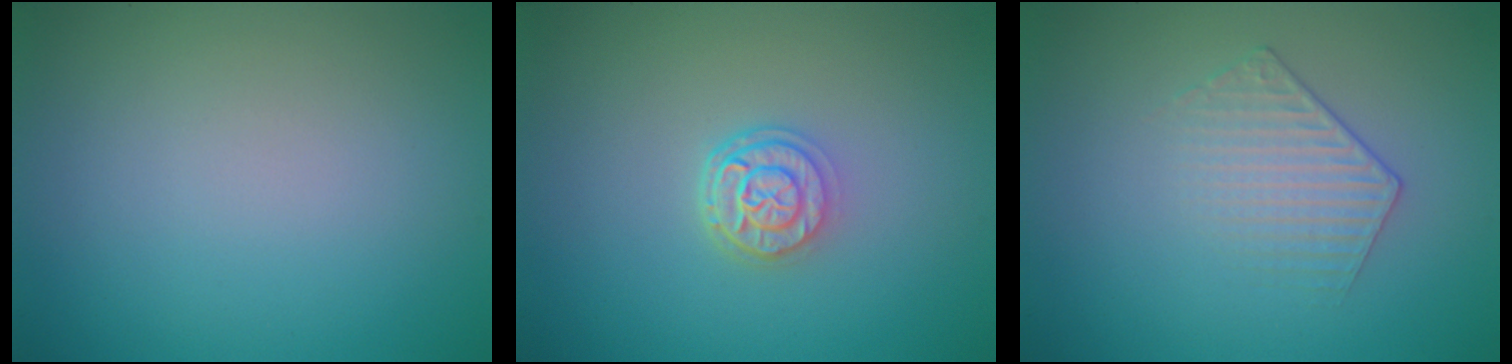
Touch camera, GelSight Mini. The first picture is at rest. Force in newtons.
{"total": 2.8, "press": 2.1, "slide": 1.8}
{"total": 1.7, "press": 1.2, "slide": 1.3}